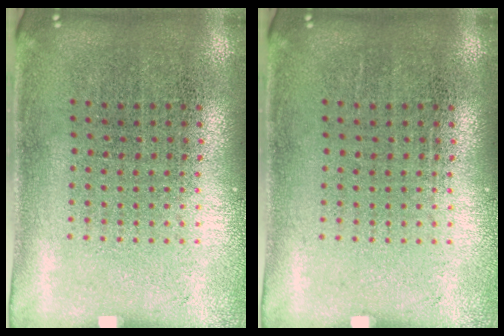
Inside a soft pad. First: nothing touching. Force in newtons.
{"total": 0.0}